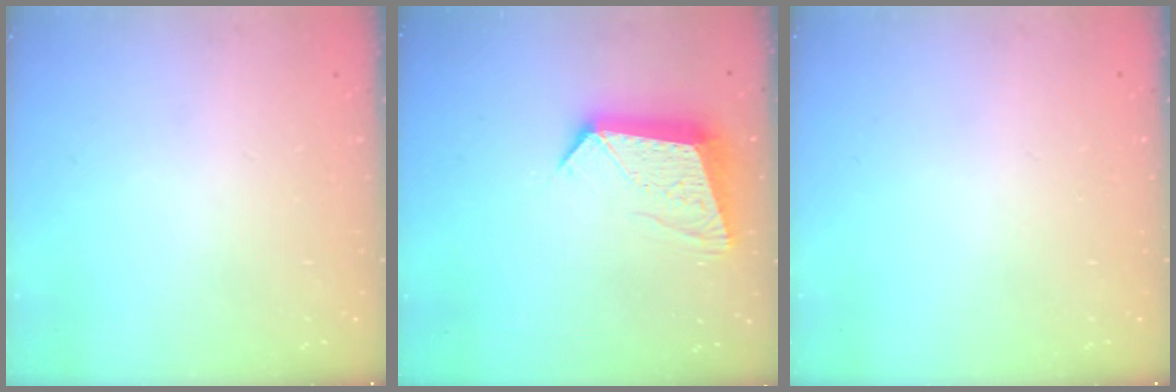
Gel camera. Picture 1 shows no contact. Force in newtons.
{"total": 11.6, "press": 11.6, "slide": 1.1}
{"total": 0.0}